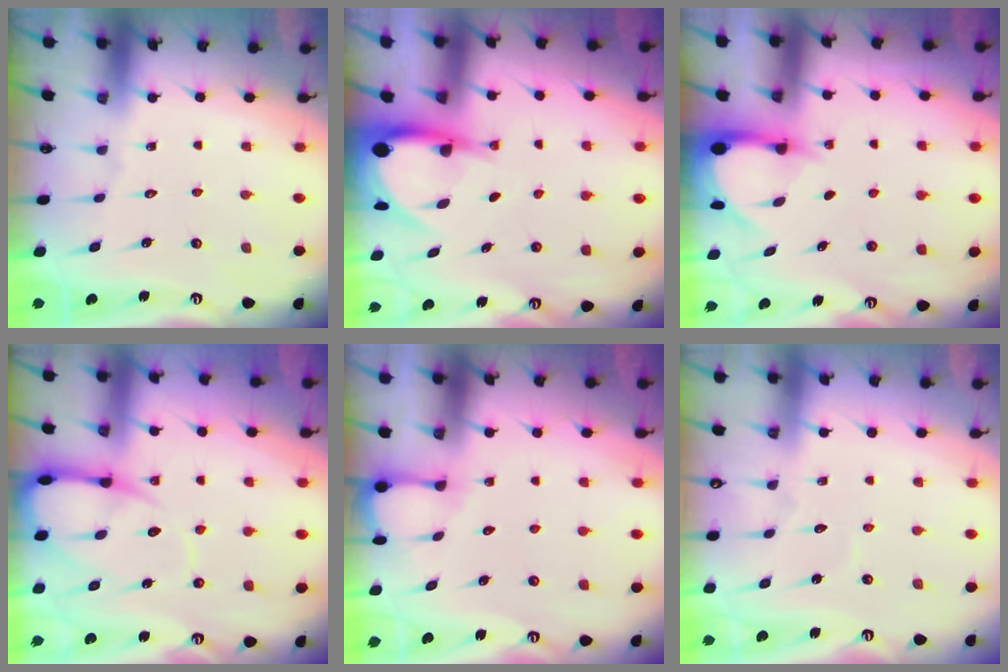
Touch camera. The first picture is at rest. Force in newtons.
{"total": 6.7, "press": 6.7, "slide": 0.7}
{"total": 3.6, "press": 3.6, "slide": 0.2}
{"total": 11.5, "press": 11.5, "slide": 1.2}
{"total": 3.9, "press": 3.9, "slide": 0.4}
{"total": 2.5, "press": 2.4, "slide": 0.3}